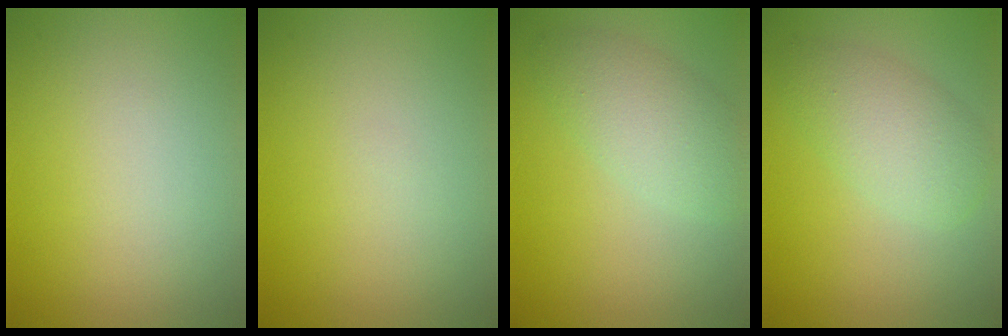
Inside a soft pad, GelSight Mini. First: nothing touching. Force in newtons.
{"total": 0.0}
{"total": 3.9, "press": 3.9, "slide": 0.2}
{"total": 3.9, "press": 3.9, "slide": 0.1}